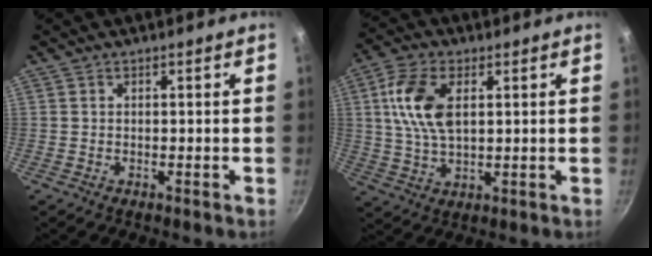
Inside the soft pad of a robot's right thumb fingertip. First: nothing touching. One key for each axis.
{"total": 11.1, "fx": 2.7, "fy": 6.0, "fz": 8.9, "tx": -0.168, "ty": 0.003, "tz": 0.048}